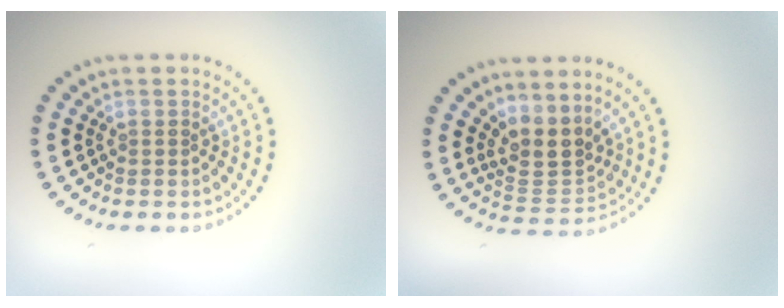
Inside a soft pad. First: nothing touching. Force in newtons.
{"total": 3.4, "press": 2.6, "slide": 2.1}